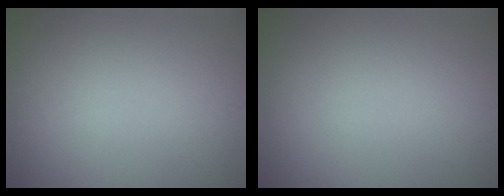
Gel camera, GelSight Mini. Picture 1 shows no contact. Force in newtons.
{"total": 0.0}